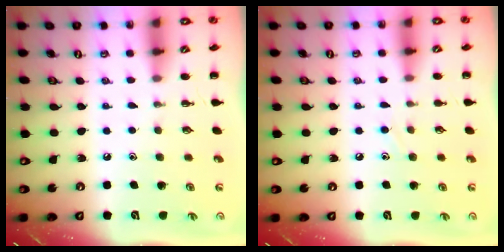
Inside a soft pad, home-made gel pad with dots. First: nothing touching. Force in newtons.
{"total": 6.9, "press": 6.5, "slide": 2.5}